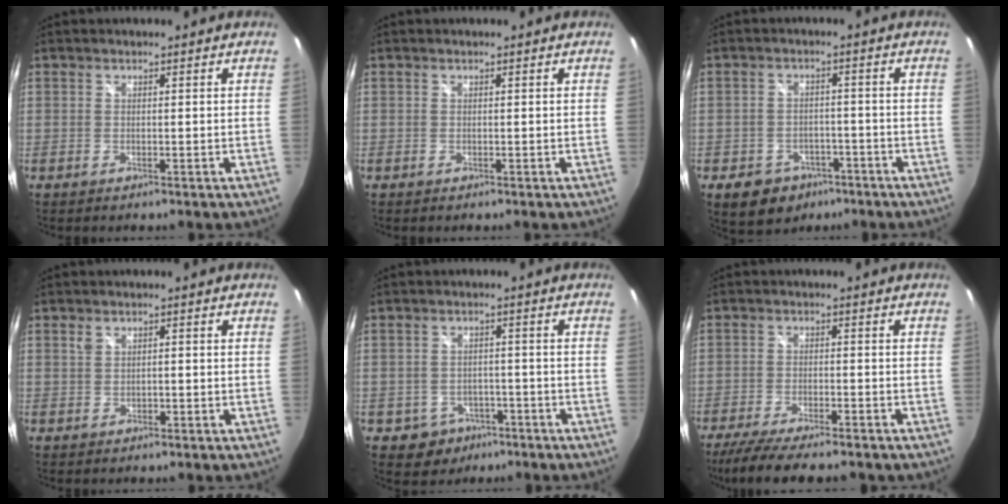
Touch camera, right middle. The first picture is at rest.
{"total": 0.0}
{"total": 9.3, "force": [-5.3, 6.8, 3.3], "torque": [-0.082, 0.015, -0.060]}
{"total": 1.4, "force": [0.0, 1.2, 0.9], "torque": [-0.014, 0.003, 0.000]}
{"total": 5.7, "force": [-3.1, 4.6, 1.1], "torque": [-0.034, 0.014, -0.031]}
{"total": 12.1, "force": [-10.1, 2.1, 6.5], "torque": [-0.138, -0.034, -0.159]}